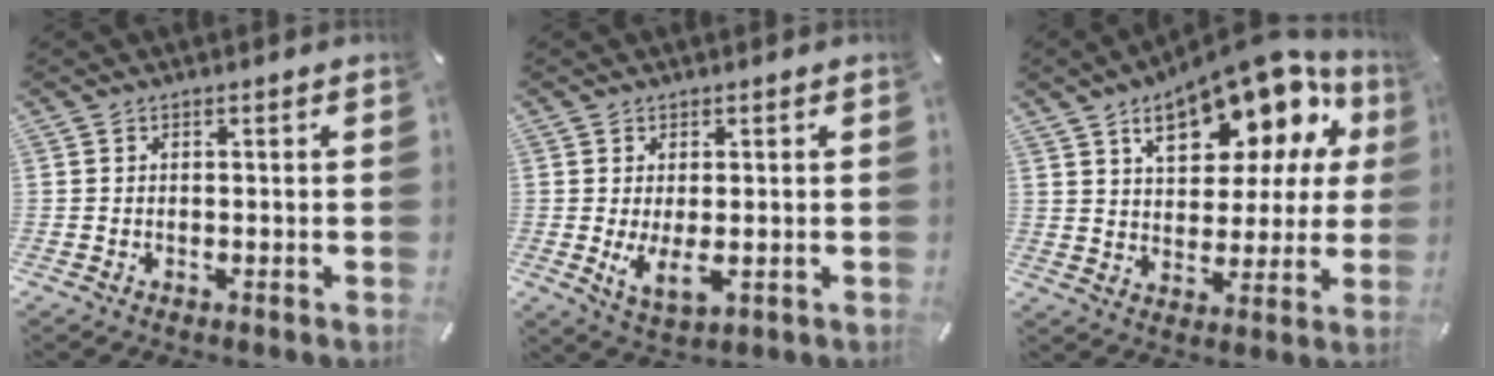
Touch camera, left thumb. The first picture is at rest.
{"total": 6.3, "force": [-0.5, 2.9, 5.6], "torque": [-0.105, -0.016, -0.010]}
{"total": 18.5, "force": [11.2, 9.4, 11.4], "torque": [-0.170, -0.065, 0.188]}